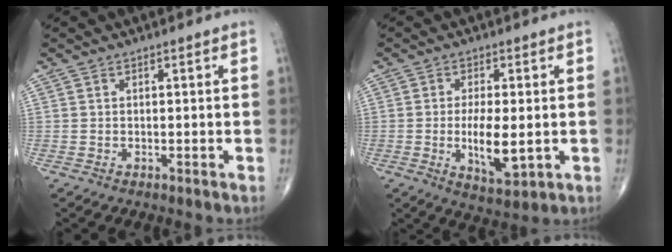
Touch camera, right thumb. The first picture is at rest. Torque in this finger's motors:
{"motor_torque": [2.70, 2.30, 0.96, -0.17, 0.33]}